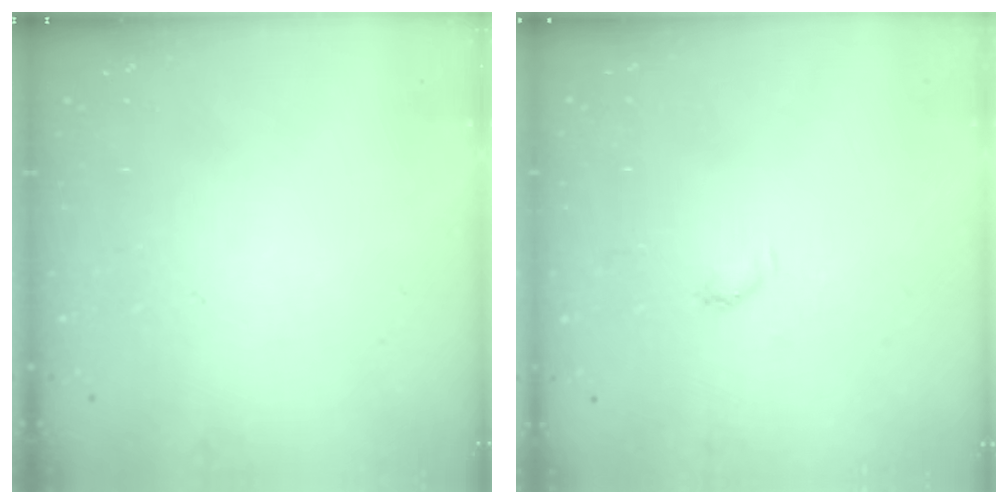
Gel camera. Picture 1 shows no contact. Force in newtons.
{"total": 3.5, "press": 3.4, "slide": 0.7}